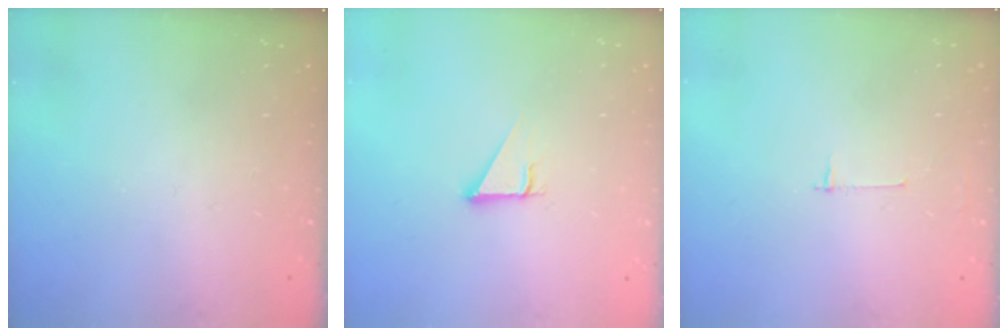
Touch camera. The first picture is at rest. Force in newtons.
{"total": 2.7, "press": 2.7, "slide": 0.3}
{"total": 2.7, "press": 2.7, "slide": 0.3}